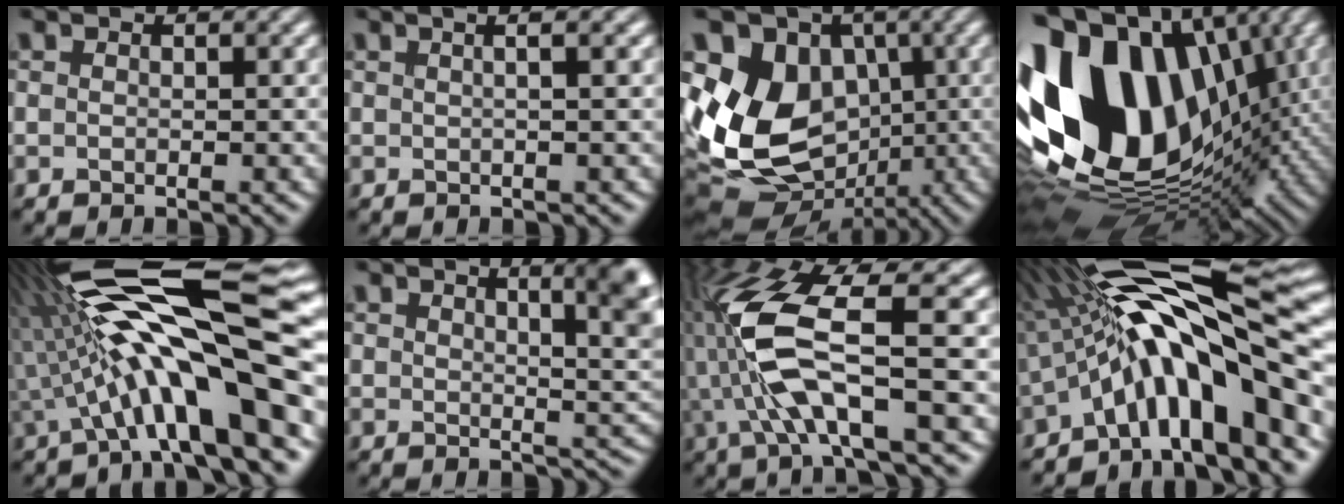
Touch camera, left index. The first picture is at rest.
{"total": 2.9, "force": [1.3, 1.2, 2.4], "torque": [-0.015, 0.025, -0.009]}
{"total": 10.9, "force": [-0.1, 8.9, 6.3], "torque": [-0.132, 0.002, -0.009]}
{"total": 19.4, "force": [1.1, 13.1, 14.3], "torque": [-0.317, -0.003, 0.030]}
{"total": 14.9, "force": [-0.9, 3.2, 14.6], "torque": [-0.225, 0.041, -0.011]}
{"total": 5.7, "force": [2.9, 1.7, 4.6], "torque": [-0.030, 0.016, 0.048]}
{"total": 9.9, "force": [-1.0, 2.8, 9.4], "torque": [-0.208, 0.011, -0.011]}
{"total": 13.9, "force": [-2.2, 3.6, 13.2], "torque": [-0.190, 0.036, -0.036]}